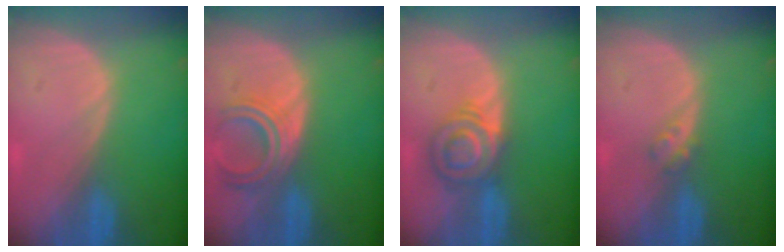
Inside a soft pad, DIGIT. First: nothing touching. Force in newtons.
{"total": 5.1, "press": 5.0, "slide": 0.5}
{"total": 6.0, "press": 6.0, "slide": 0.9}
{"total": 1.8, "press": 1.5, "slide": 0.9}